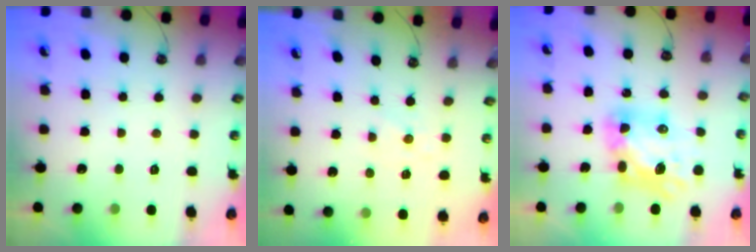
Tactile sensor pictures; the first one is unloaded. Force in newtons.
{"total": 1.9, "press": 1.9, "slide": 0.5}
{"total": 10.1, "press": 10.1, "slide": 1.1}